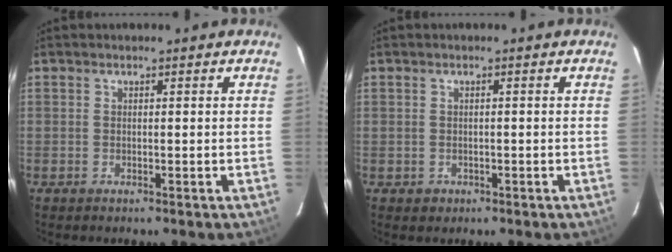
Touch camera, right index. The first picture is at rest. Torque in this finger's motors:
{"motor_torque": [-0.23, 0.14, -0.73, -0.21]}